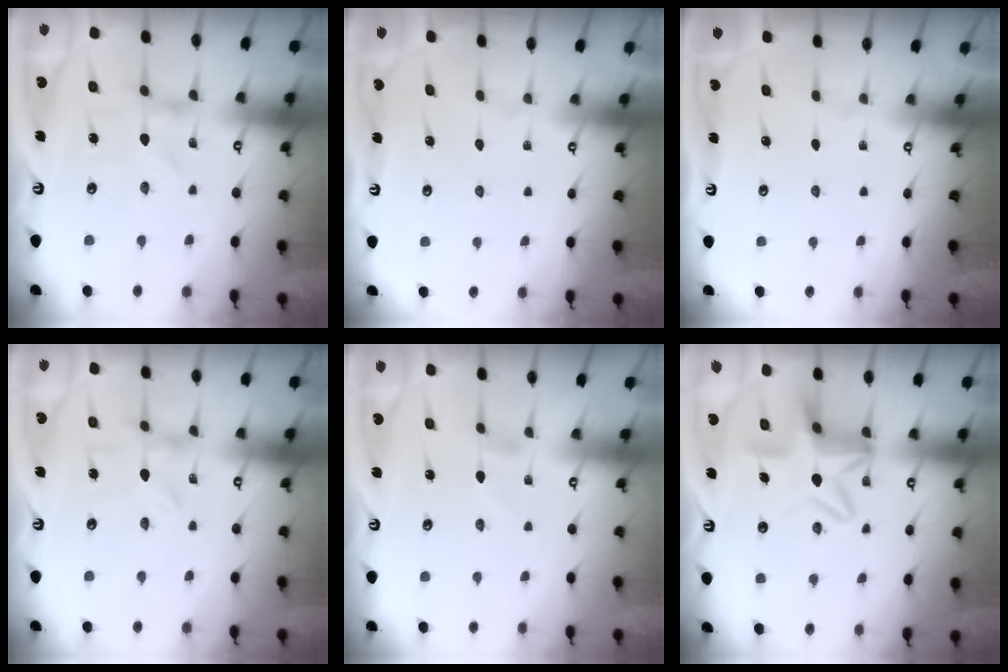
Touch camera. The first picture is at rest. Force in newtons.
{"total": 1.6, "press": 1.6, "slide": 0.1}
{"total": 0.0}
{"total": 0.0}
{"total": 1.1, "press": 1.1, "slide": 0.1}
{"total": 10.1, "press": 10.0, "slide": 1.1}